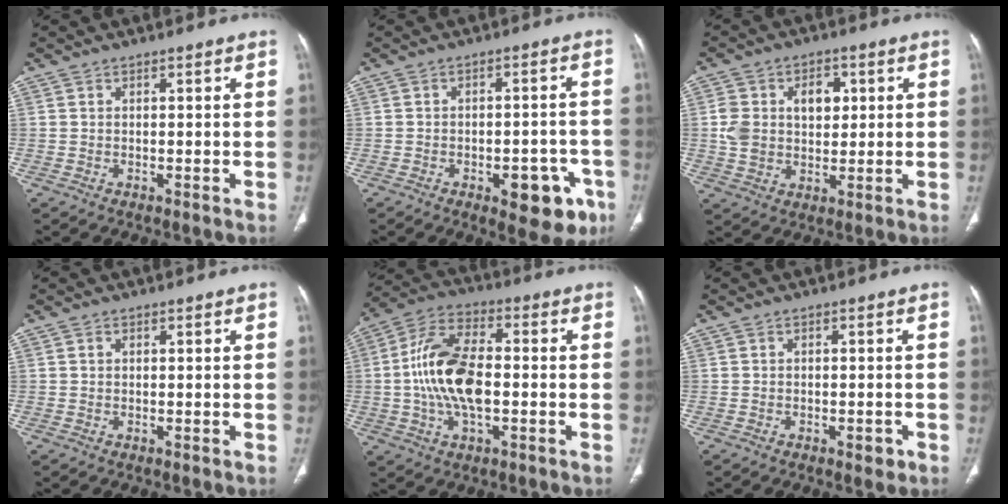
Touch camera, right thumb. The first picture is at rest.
{"total": 10.7, "force": [-4.9, 5.3, 7.9], "torque": [-0.063, 0.026, -0.053]}
{"total": 10.0, "force": [2.0, 7.2, 6.5], "torque": [-0.087, 0.003, 0.041]}
{"total": 0.5, "force": [0.1, 0.4, 0.3], "torque": [-0.004, 0.001, 0.002]}
{"total": 15.0, "force": [-1.0, 7.6, 12.9], "torque": [-0.254, 0.023, -0.024]}
{"total": 2.1, "force": [-1.0, 1.1, 1.4], "torque": [-0.014, 0.003, -0.011]}